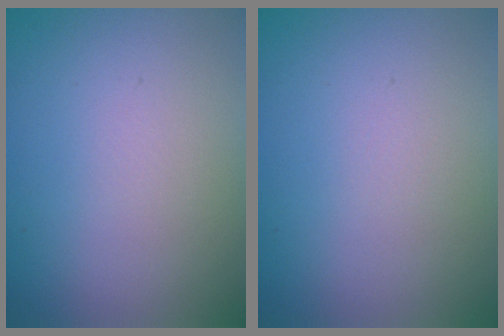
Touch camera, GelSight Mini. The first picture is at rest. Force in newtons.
{"total": 0.0}